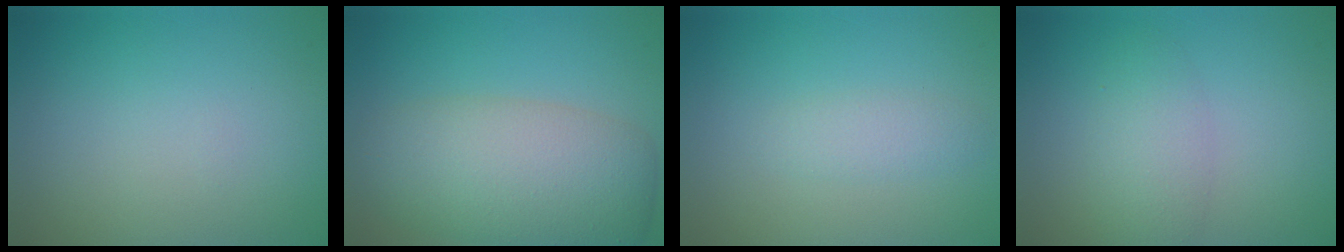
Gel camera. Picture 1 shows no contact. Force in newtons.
{"total": 7.7, "press": 7.7, "slide": 0.4}
{"total": 1.4, "press": 1.4, "slide": 0.0}
{"total": 2.7, "press": 2.7, "slide": 0.1}